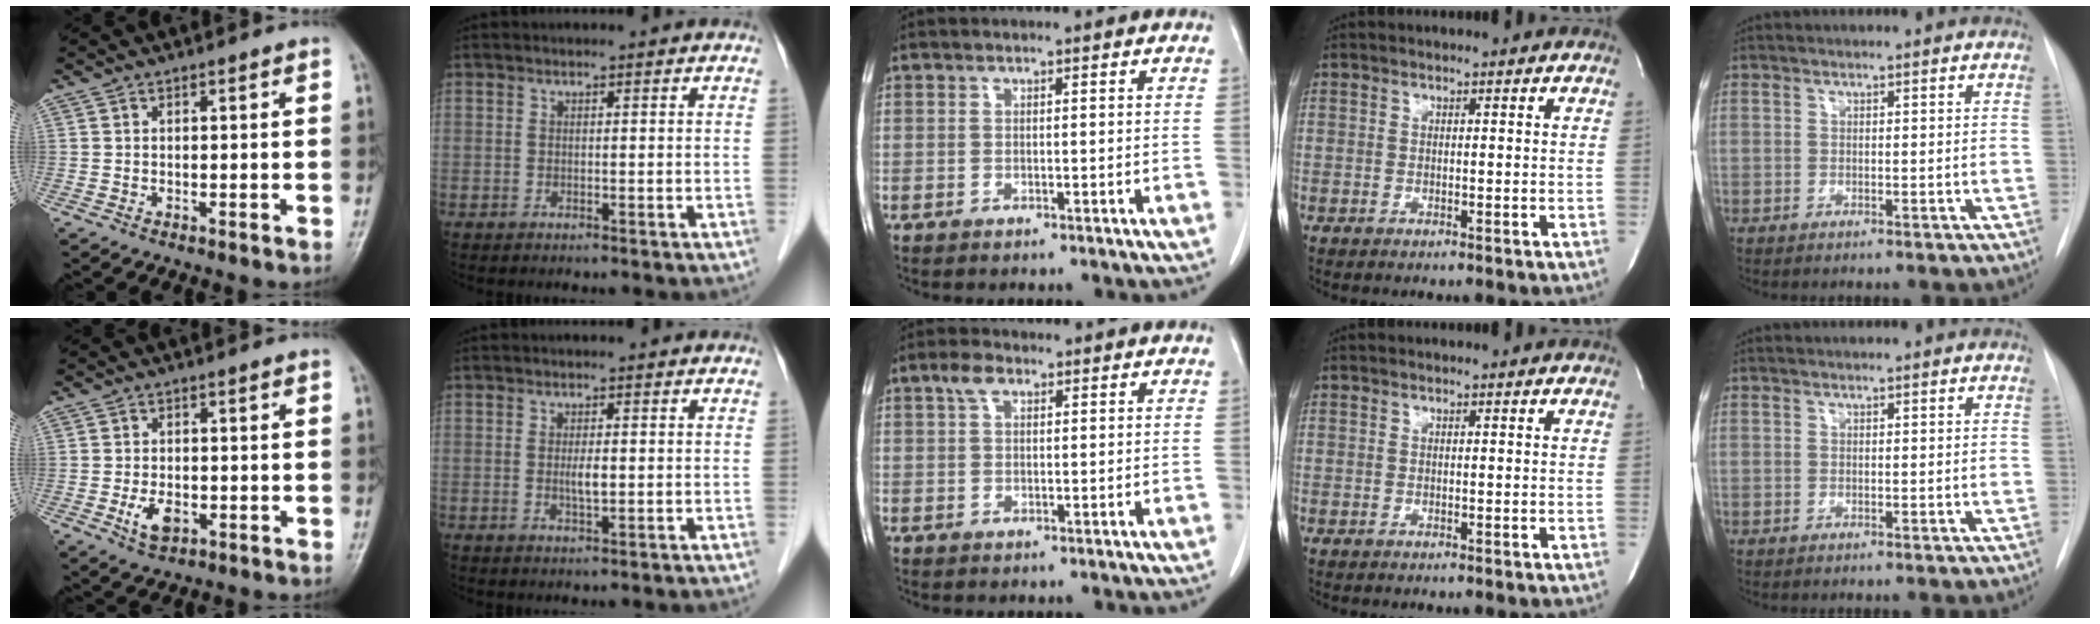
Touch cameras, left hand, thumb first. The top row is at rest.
{"thumb": {"total": 4.5, "force": [-1.4, 2.7, 3.3], "torque": [-0.058, 0.001, -0.020]}, "index": {"total": 2.0, "force": [0.0, 0.3, 1.9], "torque": [-0.039, -0.002, 0.002]}, "middle": {"total": 2.6, "force": [1.3, 1.4, 1.8], "torque": [-0.040, 0.013, 0.027]}}